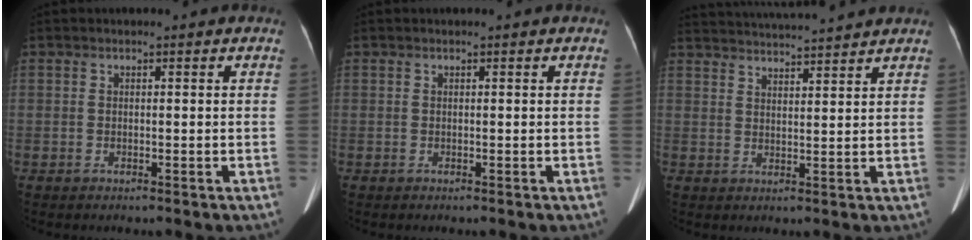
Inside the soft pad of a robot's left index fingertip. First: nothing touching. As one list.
[{"total": 0.0}, {"total": 10.9, "force": [10.4, -0.5, 3.1], "torque": [-0.065, 0.021, 0.154]}]